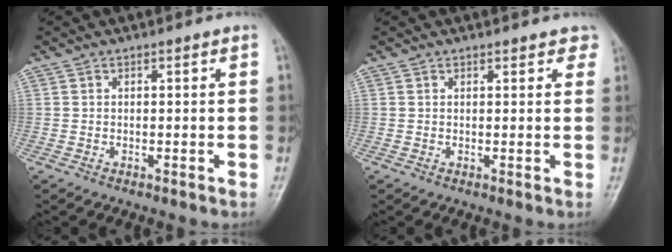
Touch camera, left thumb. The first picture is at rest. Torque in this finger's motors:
{"motor_torque": [-0.25, -0.19, -0.01, -0.01, 0.00]}